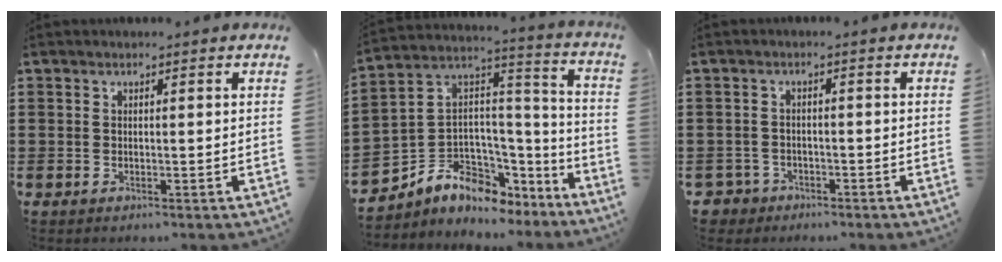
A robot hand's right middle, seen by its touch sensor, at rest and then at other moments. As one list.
[{"total": 5.7, "force": [-3.7, 4.4, 0.5], "torque": [-0.046, -0.023, -0.075]}, {"total": 2.4, "force": [-2.0, 1.2, 0.0], "torque": [-0.015, -0.004, -0.048]}]